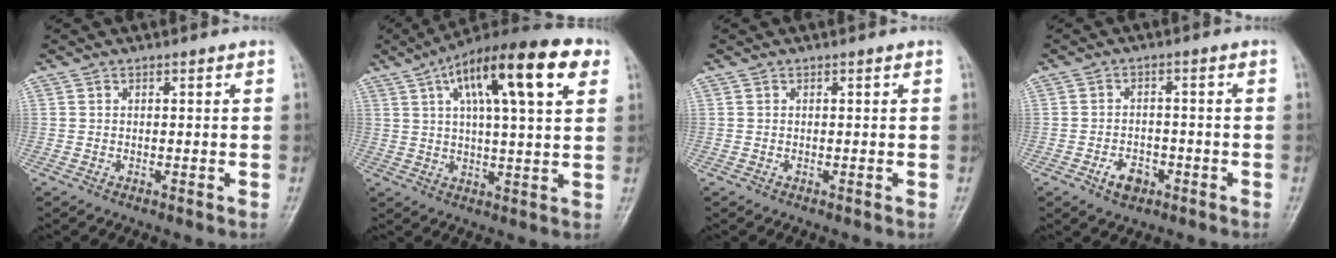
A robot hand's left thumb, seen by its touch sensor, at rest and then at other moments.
{"total": 19.7, "force": [8.1, 5.9, 17.0], "torque": [-0.252, 0.014, 0.121]}
{"total": 0.0}
{"total": 4.3, "force": [-2.4, 2.9, 2.2], "torque": [-0.024, 0.017, -0.038]}